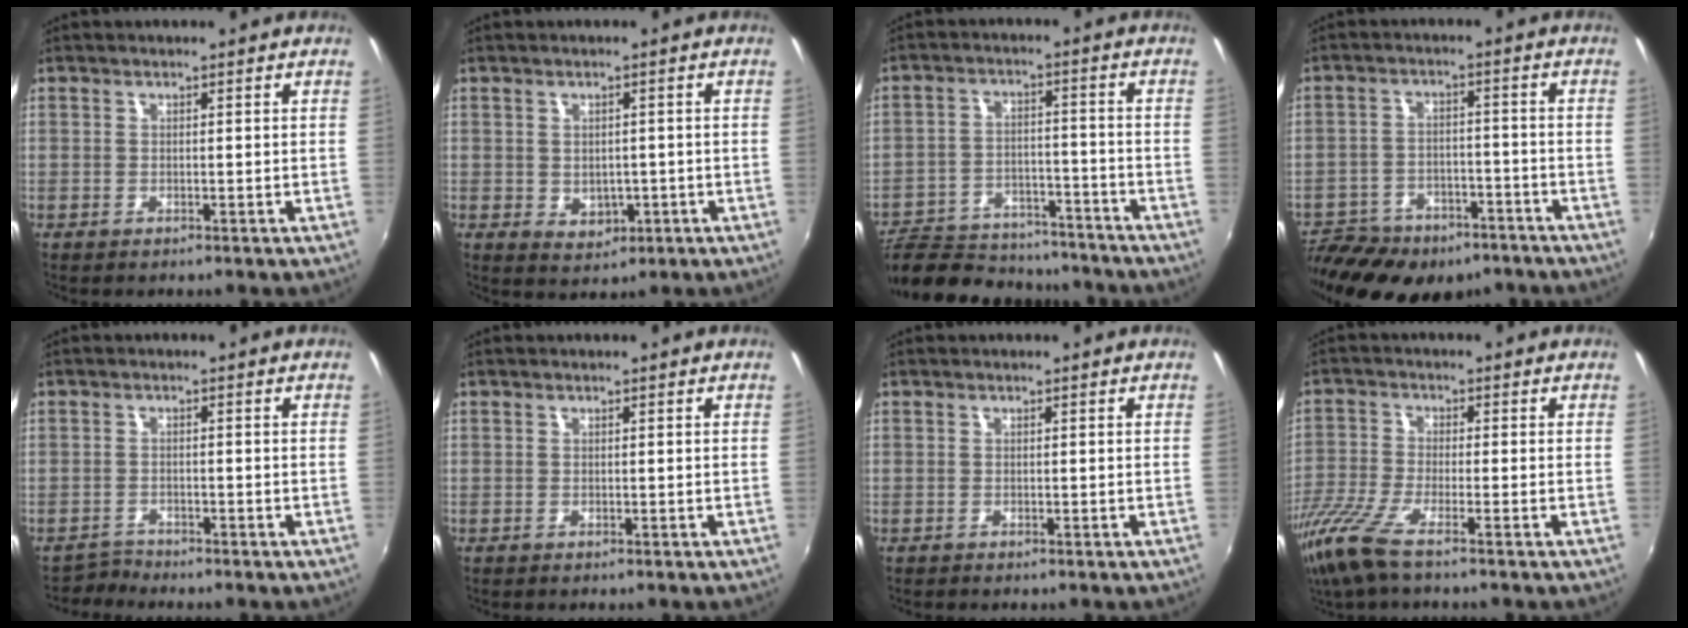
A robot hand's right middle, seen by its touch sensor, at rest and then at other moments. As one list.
[{"total": 4.0, "force": [-0.6, 3.2, 2.2], "torque": [-0.038, -0.002, 0.002]}, {"total": 19.4, "force": [-16.7, 6.9, 6.9], "torque": [-0.150, 0.008, -0.238]}, {"total": 18.2, "force": [-12.8, 9.8, 8.6], "torque": [-0.199, -0.013, -0.182]}, {"total": 1.7, "force": [-1.6, 0.1, -0.6], "torque": [0.010, 0.002, -0.033]}, {"total": 0.0}, {"total": 0.0}, {"total": 8.6, "force": [-6.1, 0.8, 6.0], "torque": [-0.146, -0.029, -0.124]}]